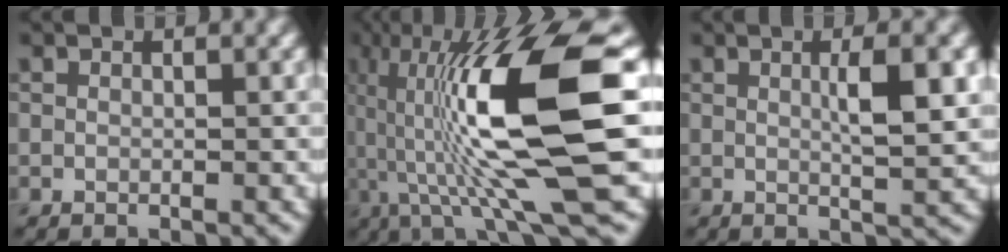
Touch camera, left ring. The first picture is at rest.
{"total": 14.4, "force": [0.2, 2.8, 14.1], "torque": [-0.266, 0.017, 0.008]}
{"total": 4.3, "force": [0.8, 0.8, 4.1], "torque": [-0.063, 0.004, 0.012]}